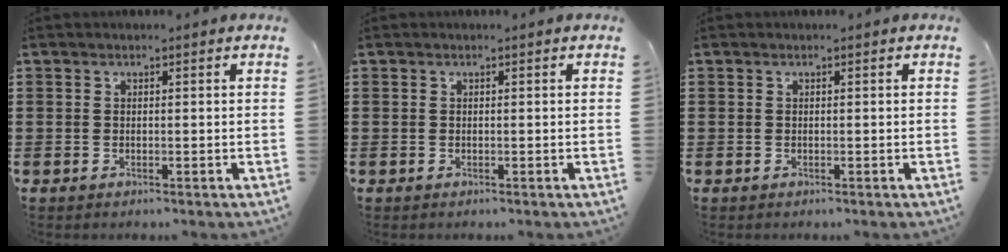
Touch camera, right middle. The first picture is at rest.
{"total": 0.0}
{"total": 0.0}